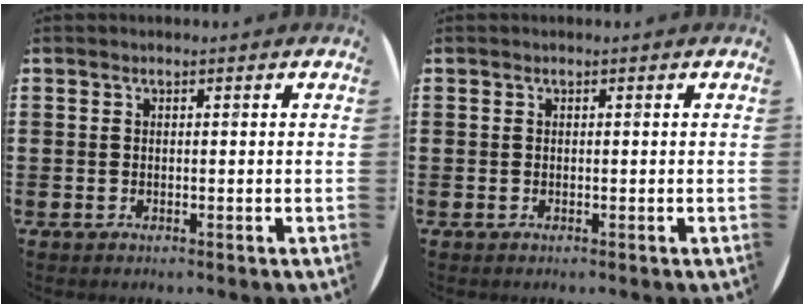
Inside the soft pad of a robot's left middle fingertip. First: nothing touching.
{"total": 0.0}